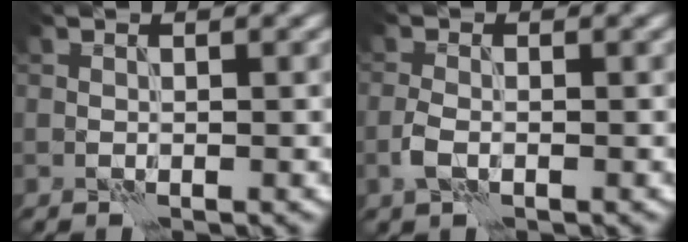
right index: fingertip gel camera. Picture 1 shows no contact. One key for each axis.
{"total": 1.8, "fx": -0.8, "fy": 0.9, "fz": 1.3, "tx": -0.031, "ty": 0.000, "tz": -0.020}